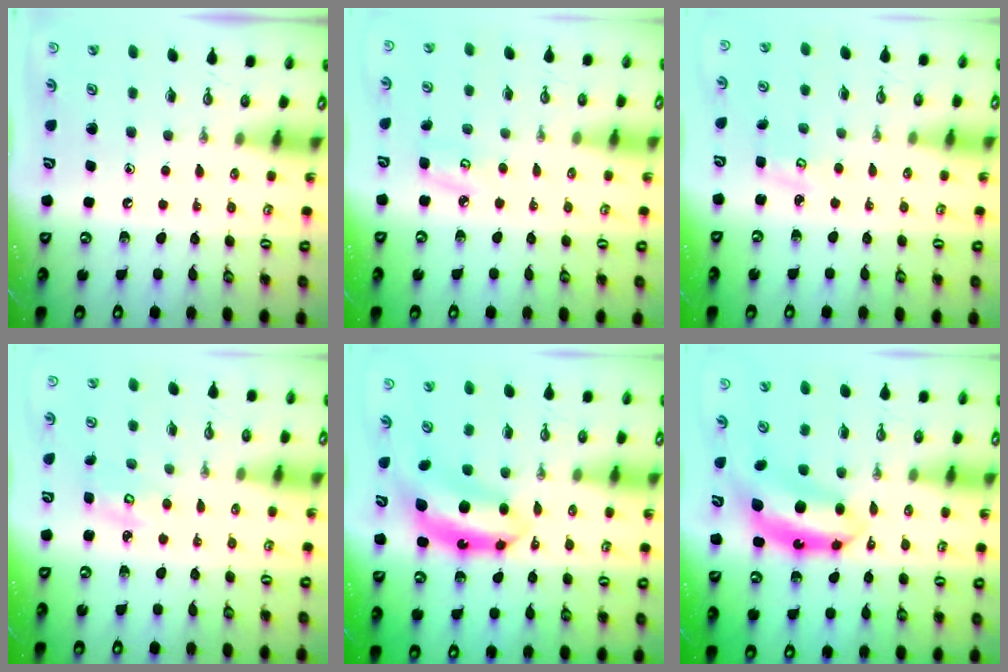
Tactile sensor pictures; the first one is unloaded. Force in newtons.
{"total": 5.5, "press": 5.5, "slide": 0.6}
{"total": 2.9, "press": 2.9, "slide": 0.3}
{"total": 2.9, "press": 2.9, "slide": 0.3}
{"total": 7.6, "press": 7.6, "slide": 0.8}
{"total": 7.6, "press": 7.6, "slide": 0.8}